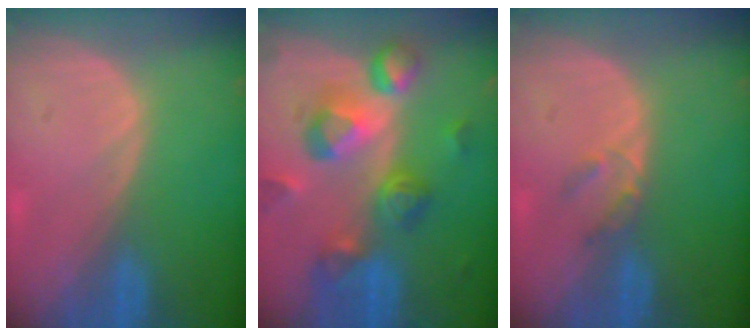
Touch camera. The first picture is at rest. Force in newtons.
{"total": 10.5, "press": 9.4, "slide": 4.7}
{"total": 2.3, "press": 2.0, "slide": 1.1}